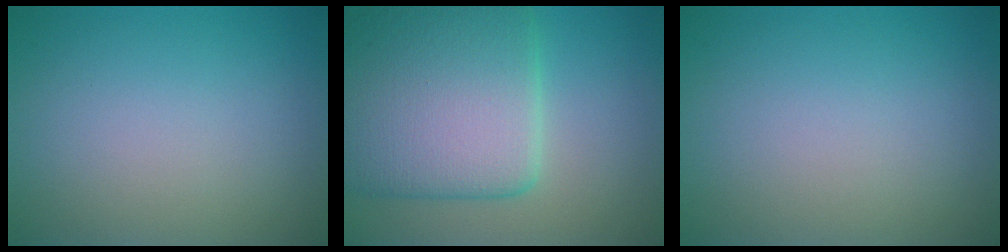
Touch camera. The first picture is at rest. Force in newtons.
{"total": 10.1, "press": 10.1, "slide": 0.6}
{"total": 0.0}